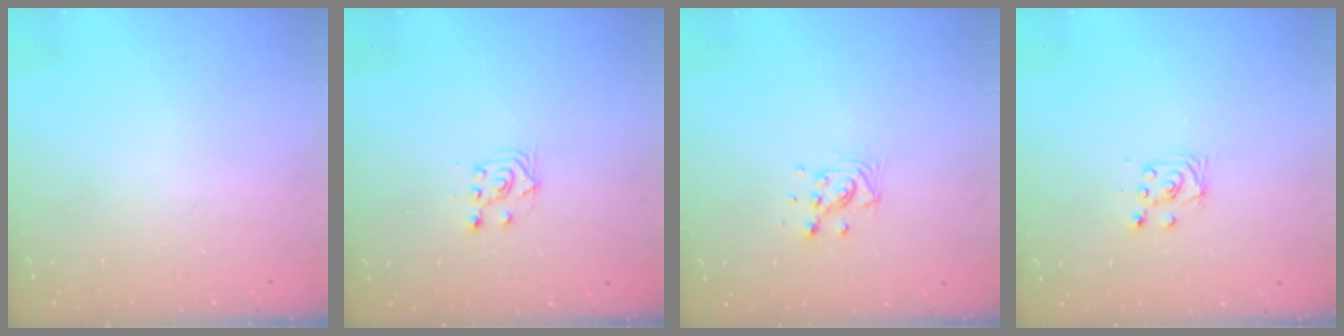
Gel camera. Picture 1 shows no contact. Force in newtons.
{"total": 5.0, "press": 5.0, "slide": 0.8}
{"total": 6.7, "press": 6.3, "slide": 2.3}
{"total": 5.2, "press": 5.2, "slide": 0.5}